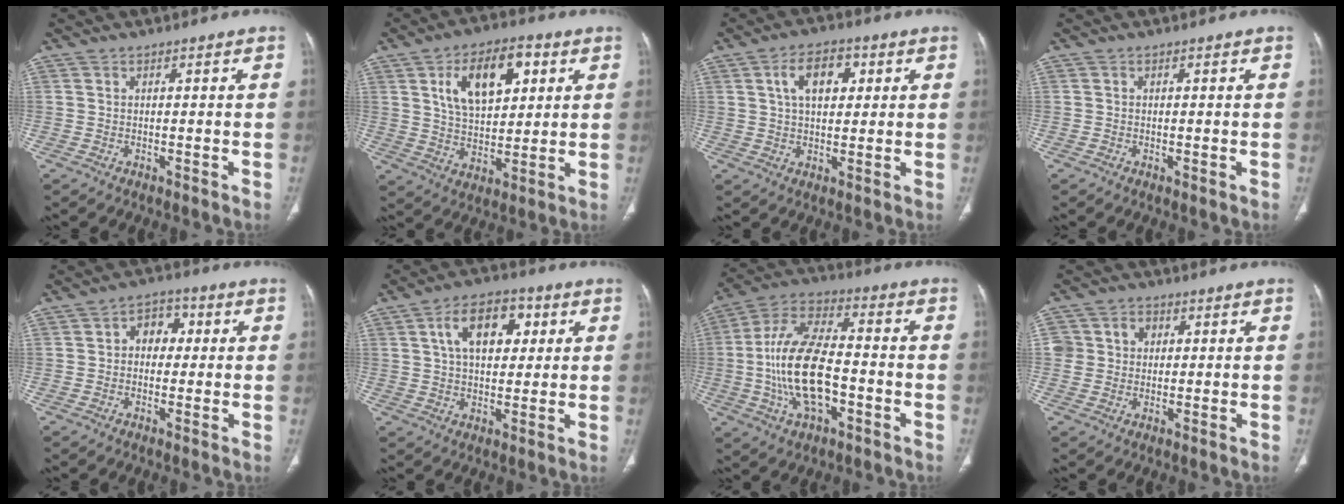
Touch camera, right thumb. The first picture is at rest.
{"total": 14.5, "force": [5.2, 8.0, 10.9], "torque": [-0.150, -0.008, 0.093]}
{"total": 8.3, "force": [2.6, 4.8, 6.2], "torque": [-0.087, 0.004, 0.041]}
{"total": 0.6, "force": [-0.2, 0.3, 0.4], "torque": [-0.007, -0.002, -0.004]}
{"total": 5.7, "force": [0.7, 4.3, 3.7], "torque": [-0.023, 0.015, 0.002]}
{"total": 11.5, "force": [3.6, 6.8, 8.6], "torque": [-0.112, 0.006, 0.053]}
{"total": 17.9, "force": [-3.4, 8.9, 15.2], "torque": [-0.297, 0.032, -0.061]}
{"total": 5.7, "force": [1.1, 5.2, 2.0], "torque": [-0.010, 0.010, 0.021]}